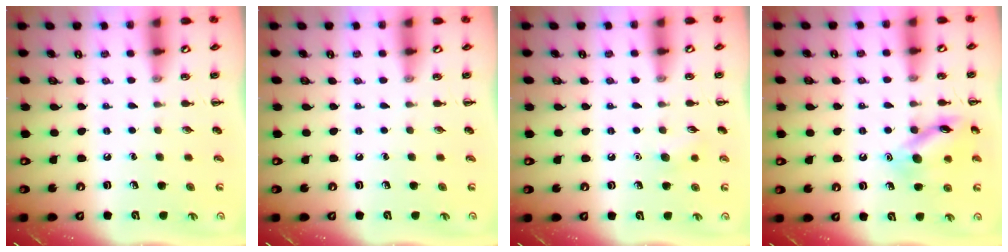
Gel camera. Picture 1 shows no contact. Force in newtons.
{"total": 0.0}
{"total": 5.6, "press": 5.5, "slide": 1.2}
{"total": 13.4, "press": 13.4, "slide": 0.9}